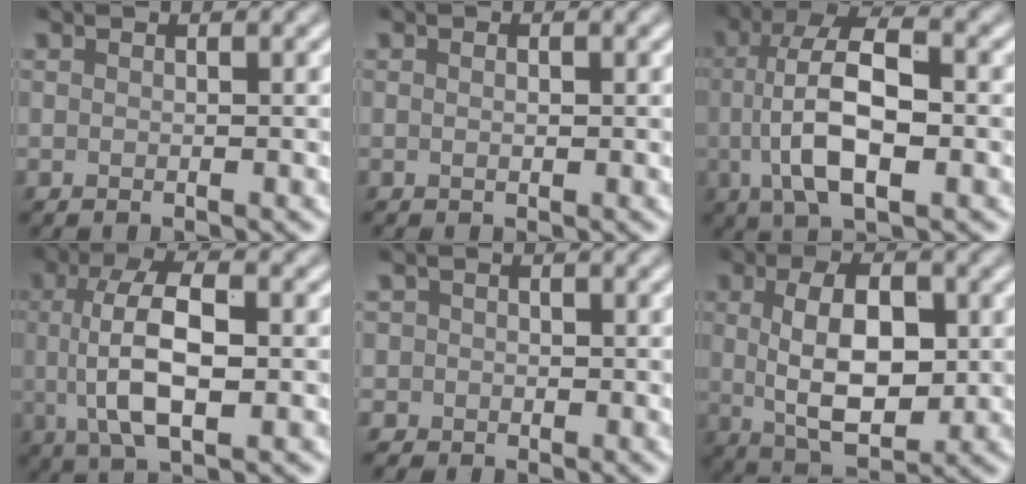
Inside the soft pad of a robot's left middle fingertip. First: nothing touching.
{"total": 0.5, "force": [0.1, 0.4, 0.4], "torque": [-0.004, -0.001, 0.001]}
{"total": 8.3, "force": [-0.7, 3.2, 7.6], "torque": [-0.145, 0.009, -0.018]}
{"total": 7.7, "force": [0.1, 3.0, 7.1], "torque": [-0.136, 0.004, -0.003]}
{"total": 2.1, "force": [-0.2, 2.1, 0.1], "torque": [0.017, 0.007, -0.016]}
{"total": 7.4, "force": [0.6, 3.8, 6.3], "torque": [-0.112, 0.001, 0.011]}